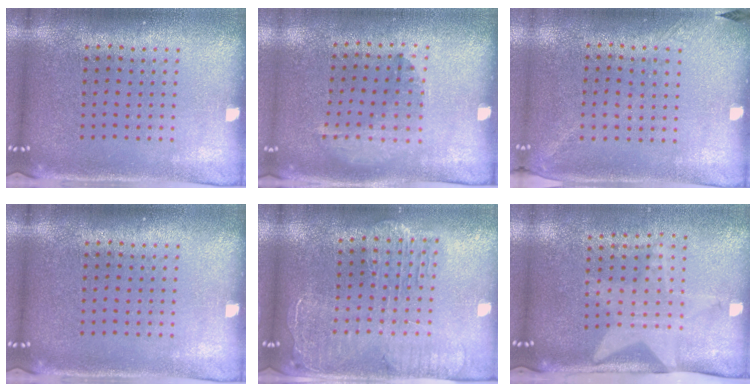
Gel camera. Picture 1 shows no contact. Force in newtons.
{"total": 1.3, "press": 0.8, "slide": 1.0}
{"total": 1.3, "press": 1.0, "slide": 0.9}
{"total": 0.0}
{"total": 2.3, "press": 2.0, "slide": 1.1}
{"total": 2.0, "press": 1.5, "slide": 1.4}